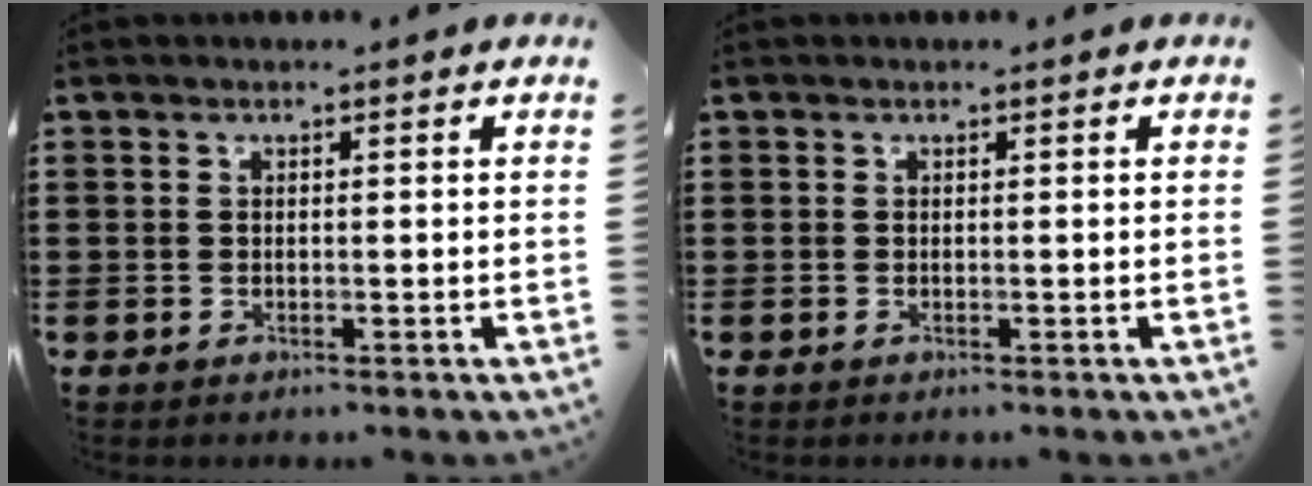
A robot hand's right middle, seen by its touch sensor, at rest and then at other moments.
{"total": 0.0}